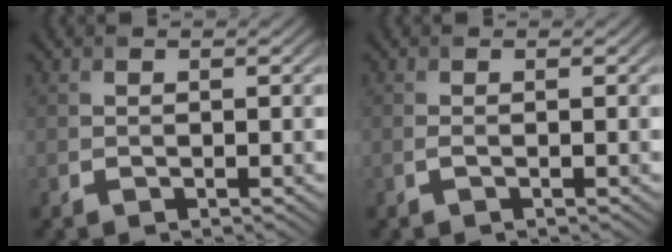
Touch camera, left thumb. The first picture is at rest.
{"total": 0.6, "force": [-0.1, 0.1, 0.6], "torque": [-0.015, -0.001, -0.004]}